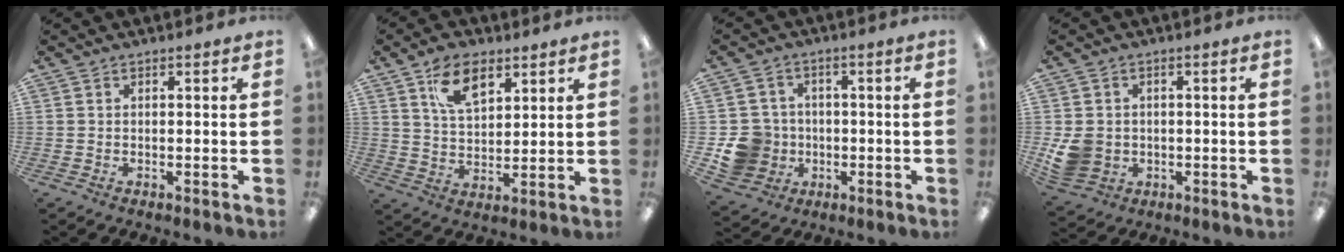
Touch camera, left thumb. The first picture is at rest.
{"total": 9.8, "force": [5.9, 5.5, 5.6], "torque": [-0.094, -0.015, 0.107]}
{"total": 10.0, "force": [-2.2, 9.4, 2.5], "torque": [-0.063, 0.022, -0.029]}
{"total": 6.6, "force": [-0.8, 6.0, 2.7], "torque": [-0.064, 0.012, -0.011]}